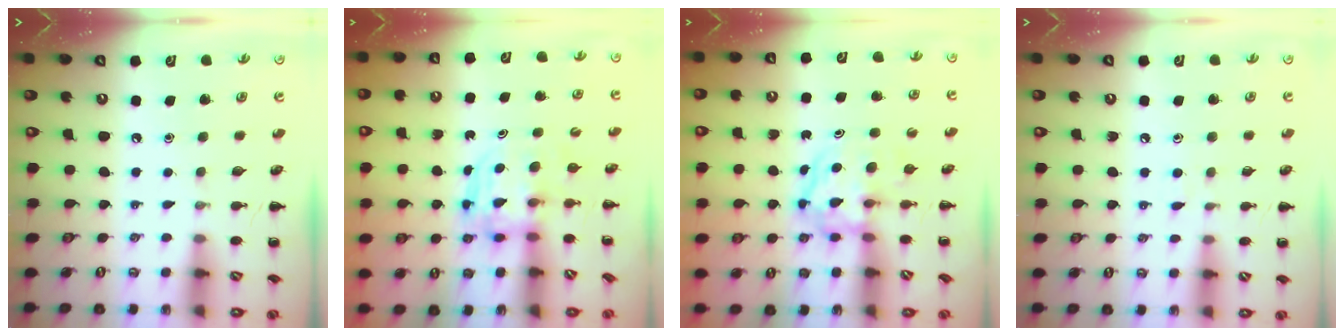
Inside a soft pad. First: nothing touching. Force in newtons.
{"total": 3.6, "press": 3.6, "slide": 0.2}
{"total": 3.9, "press": 3.9, "slide": 0.5}
{"total": 3.5, "press": 3.1, "slide": 1.6}